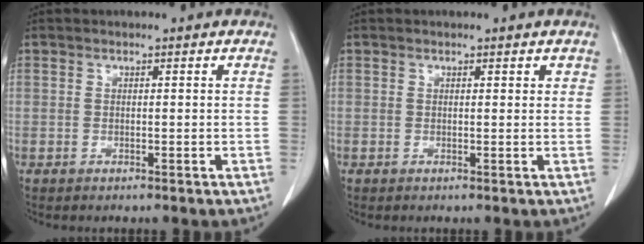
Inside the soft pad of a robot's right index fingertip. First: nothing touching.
{"total": 0.9, "force": [0.6, 0.5, 0.5], "torque": [-0.002, -0.002, 0.004]}